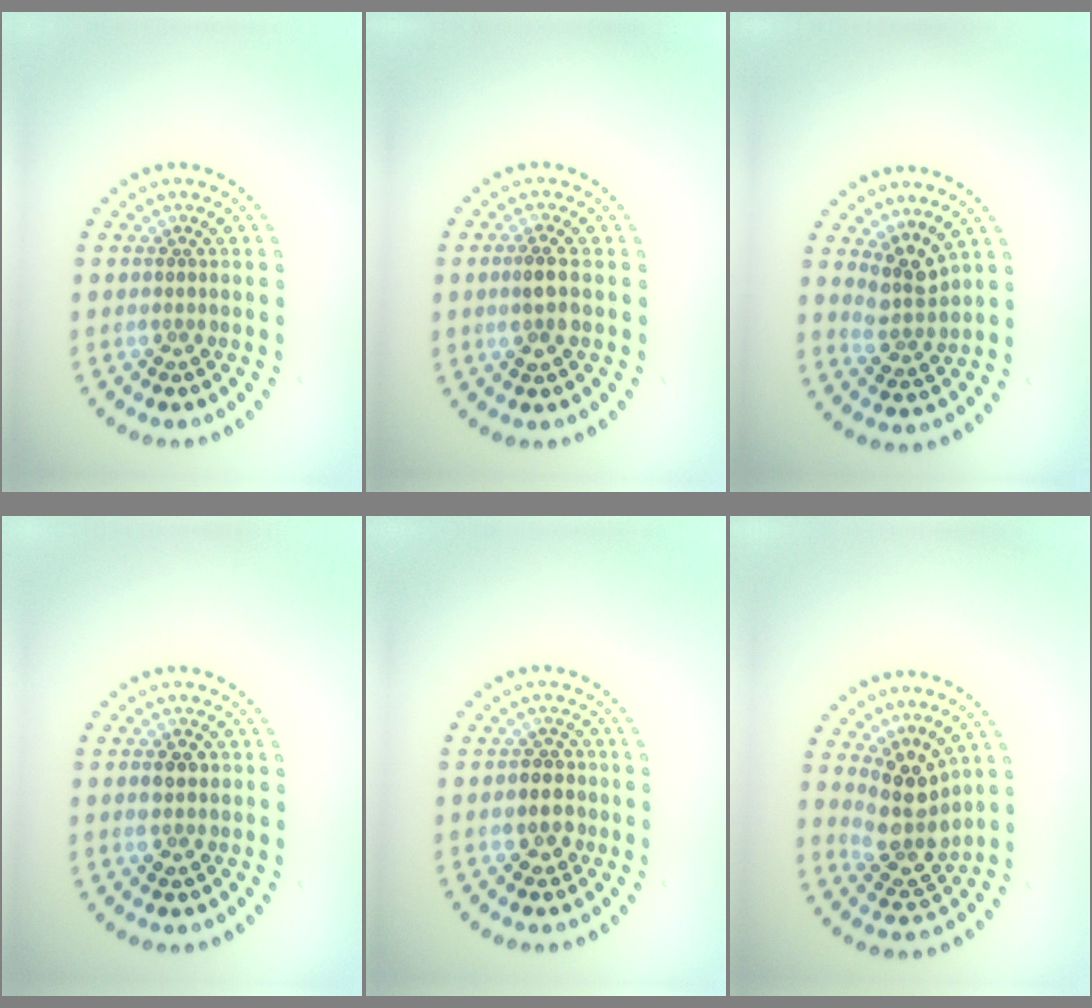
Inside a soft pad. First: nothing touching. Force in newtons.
{"total": 2.1, "press": 2.0, "slide": 0.7}
{"total": 2.8, "press": 2.0, "slide": 2.0}
{"total": 2.0, "press": 2.0, "slide": 0.2}
{"total": 2.5, "press": 2.3, "slide": 1.0}
{"total": 4.0, "press": 3.1, "slide": 2.5}